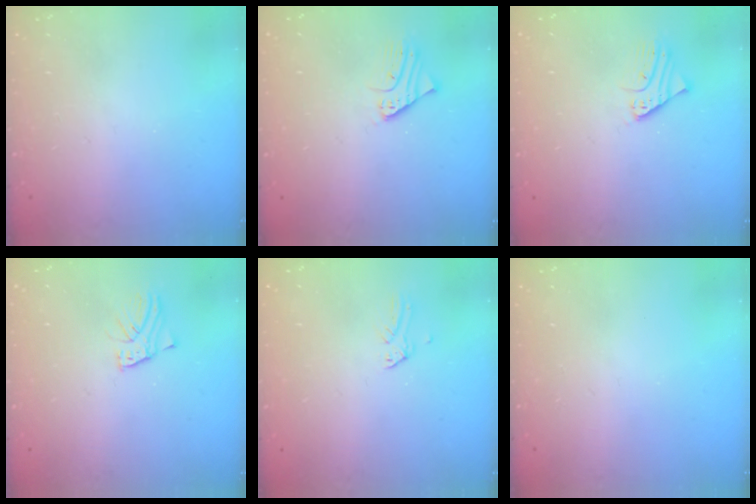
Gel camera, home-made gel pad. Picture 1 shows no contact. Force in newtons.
{"total": 2.3, "press": 2.3, "slide": 0.1}
{"total": 2.3, "press": 2.3, "slide": 0.1}
{"total": 3.7, "press": 3.7, "slide": 0.2}
{"total": 0.0}
{"total": 0.0}